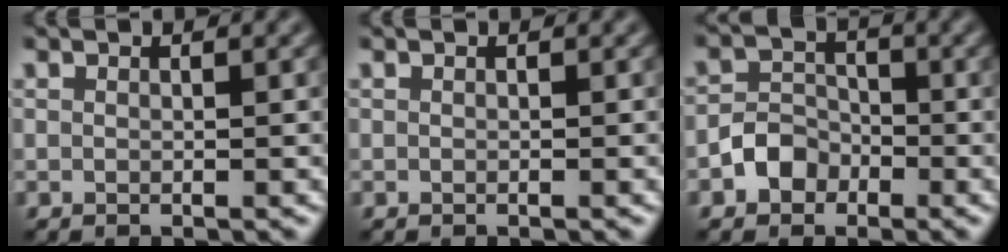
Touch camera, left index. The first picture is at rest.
{"total": 0.0}
{"total": 2.7, "force": [-1.8, 2.0, 0.5], "torque": [-0.008, 0.011, -0.033]}